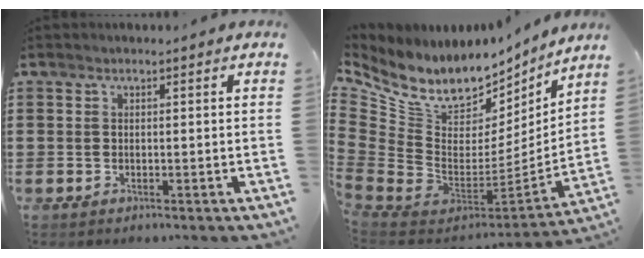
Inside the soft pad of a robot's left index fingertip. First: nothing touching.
{"total": 10.1, "force": [7.4, 5.8, 3.8], "torque": [-0.125, -0.073, 0.131]}